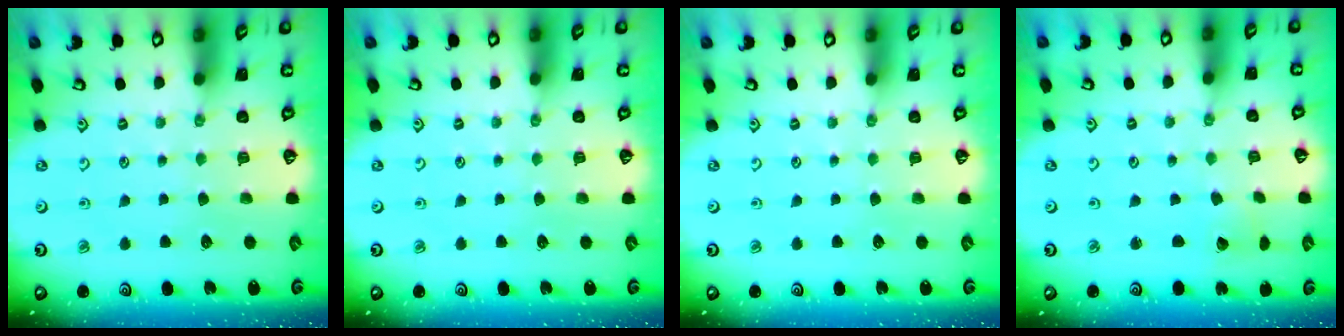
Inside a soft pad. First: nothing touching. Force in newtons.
{"total": 0.0}
{"total": 0.0}
{"total": 2.5, "press": 2.5, "slide": 0.1}